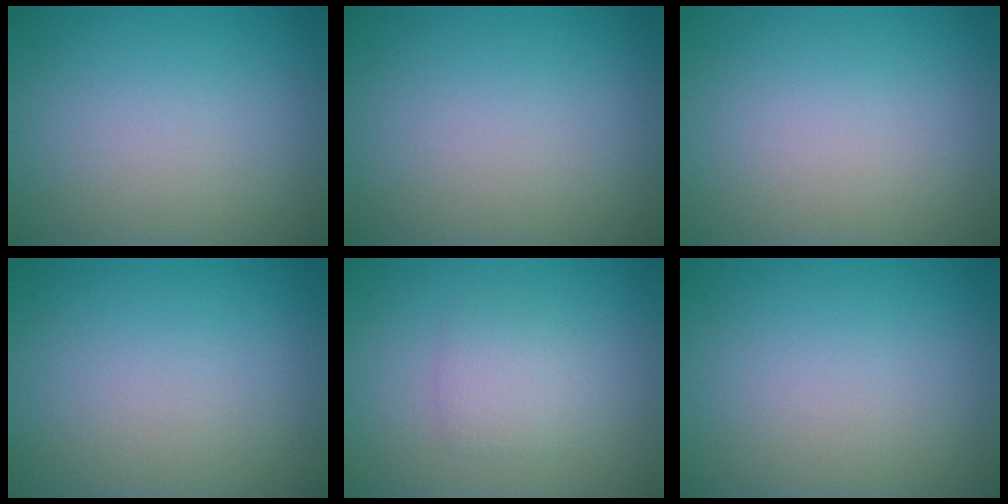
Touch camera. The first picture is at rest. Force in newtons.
{"total": 0.0}
{"total": 0.0}
{"total": 0.0}
{"total": 1.9, "press": 1.9, "slide": 0.1}
{"total": 0.0}